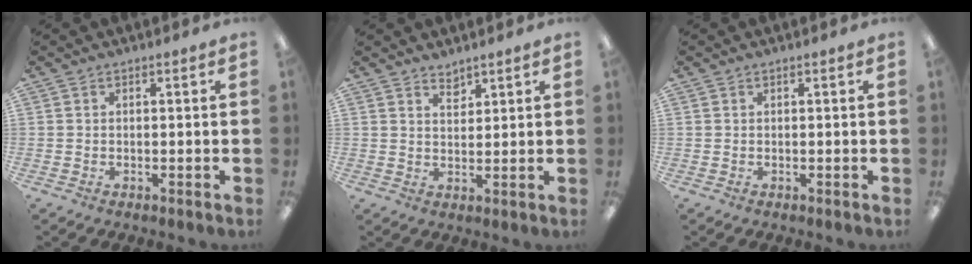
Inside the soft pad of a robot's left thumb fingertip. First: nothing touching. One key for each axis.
{"total": 3.0, "fx": 2.7, "fy": 1.1, "fz": 0.6, "tx": -0.007, "ty": -0.016, "tz": 0.049}
{"total": 0.0}